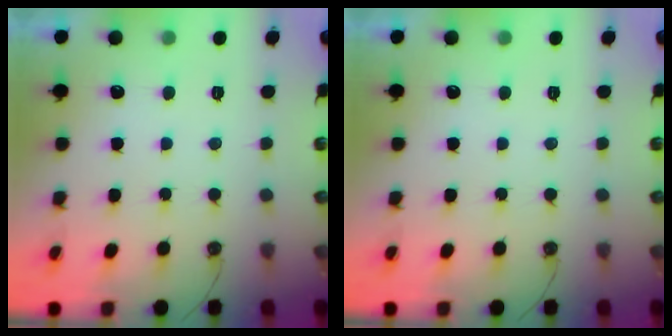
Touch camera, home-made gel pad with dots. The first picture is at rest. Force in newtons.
{"total": 0.0}